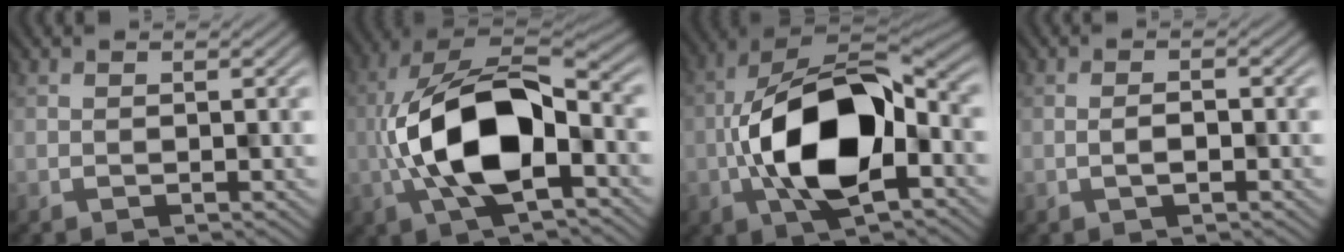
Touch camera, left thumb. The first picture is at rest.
{"total": 13.9, "force": [-2.4, 6.8, 11.9], "torque": [-0.239, 0.000, -0.053]}
{"total": 14.3, "force": [-2.5, 7.7, 11.8], "torque": [-0.210, -0.001, -0.058]}
{"total": 1.1, "force": [-0.5, 0.3, 0.9], "torque": [-0.015, 0.003, -0.008]}